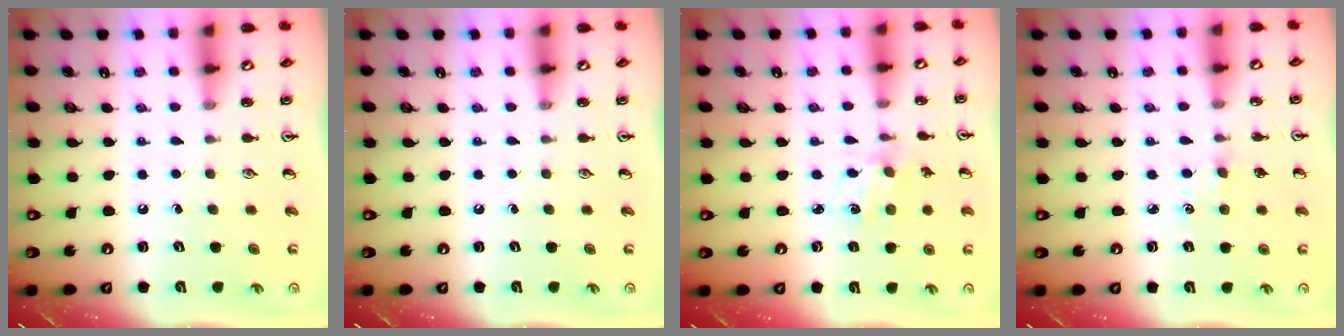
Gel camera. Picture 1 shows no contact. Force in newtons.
{"total": 0.0}
{"total": 1.3, "press": 1.3, "slide": 0.1}
{"total": 1.9, "press": 1.9, "slide": 0.3}